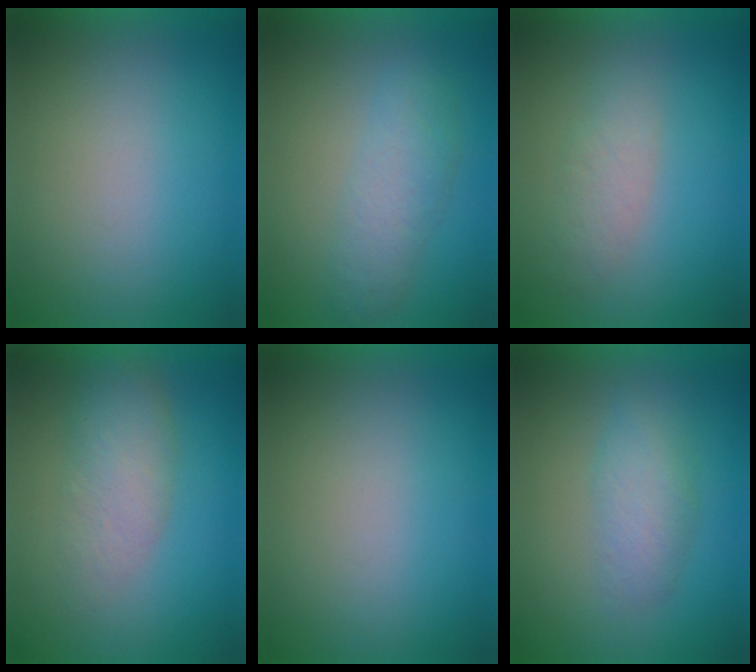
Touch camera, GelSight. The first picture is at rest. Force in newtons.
{"total": 3.6}
{"total": 2.7}
{"total": 4.3}
{"total": 0.0}
{"total": 4.0}